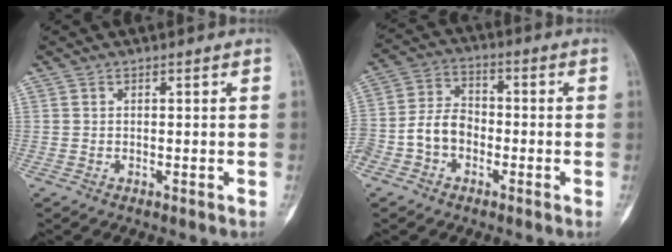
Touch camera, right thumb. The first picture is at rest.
{"total": 10.1, "force": [-3.1, 7.7, 5.9], "torque": [-0.107, 0.037, -0.064]}